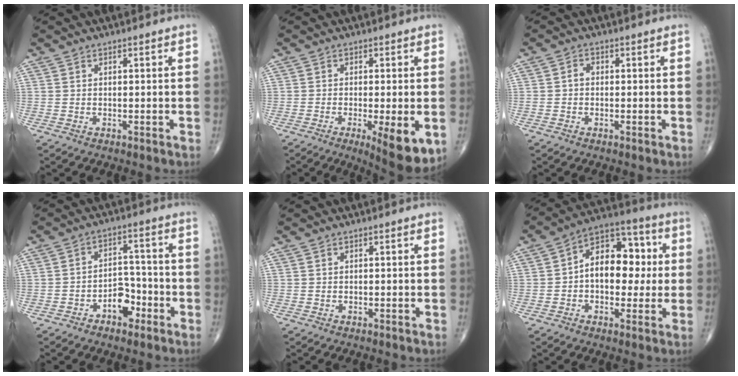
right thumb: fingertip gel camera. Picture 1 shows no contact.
{"total": 9.5, "force": [-3.0, 2.4, 8.8], "torque": [-0.121, -0.021, -0.040]}
{"total": 1.4, "force": [-0.2, 1.1, 0.9], "torque": [-0.009, 0.004, -0.007]}
{"total": 6.2, "force": [-3.2, 4.0, 3.5], "torque": [-0.022, 0.038, -0.056]}
{"total": 0.0}
{"total": 14.2, "force": [0.8, 9.1, 10.9], "torque": [-0.122, 0.034, 0.001]}